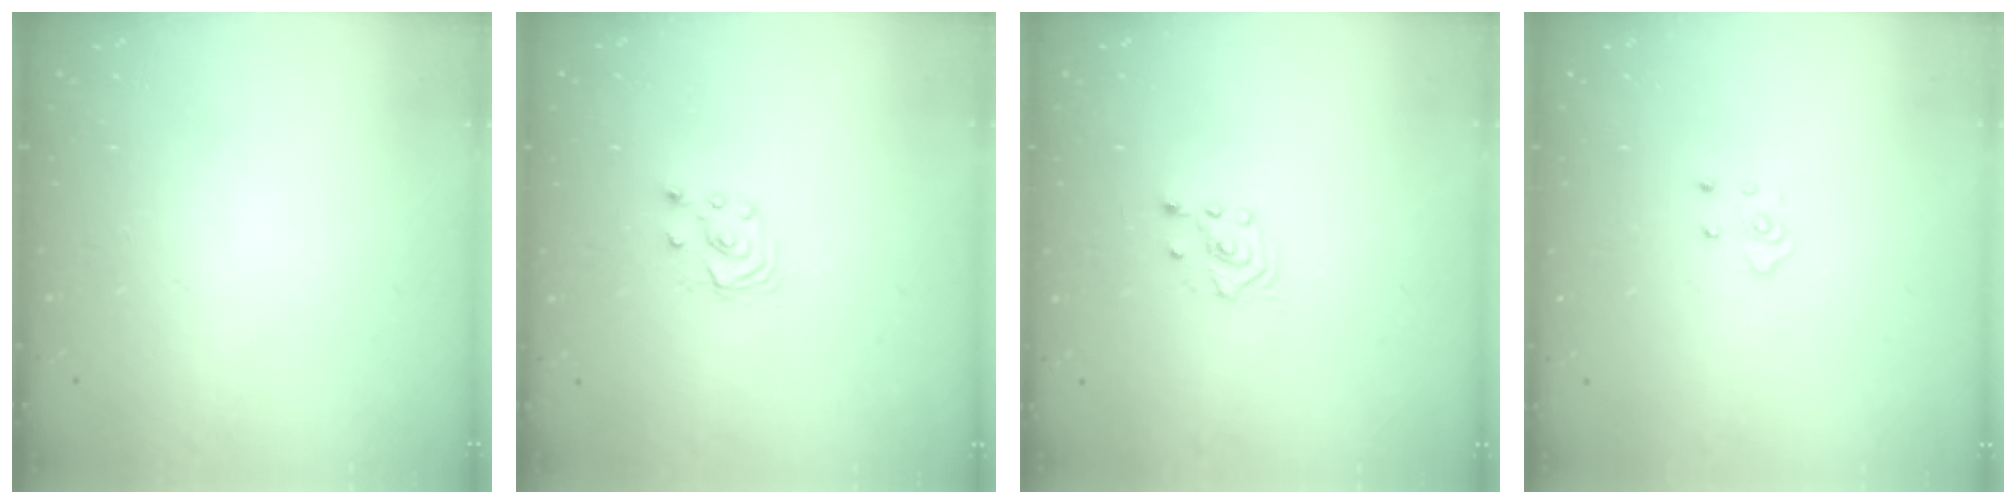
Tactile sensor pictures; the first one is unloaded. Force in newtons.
{"total": 3.5, "press": 3.5, "slide": 0.4}
{"total": 2.1, "press": 2.0, "slide": 0.8}
{"total": 4.0, "press": 4.0, "slide": 0.4}